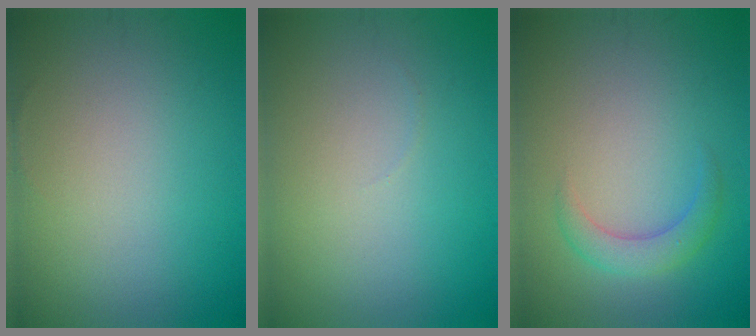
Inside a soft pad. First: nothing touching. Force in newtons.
{"total": 0.0}
{"total": 2.4, "press": 2.4, "slide": 0.0}